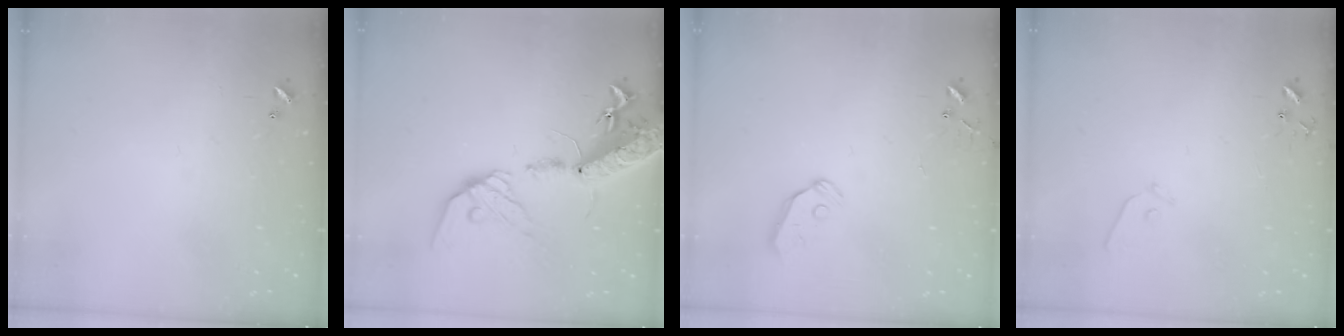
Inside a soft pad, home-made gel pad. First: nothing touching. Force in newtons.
{"total": 19.5, "press": 19.0, "slide": 4.4}
{"total": 5.3, "press": 5.3, "slide": 0.4}
{"total": 6.6, "press": 6.6, "slide": 0.7}